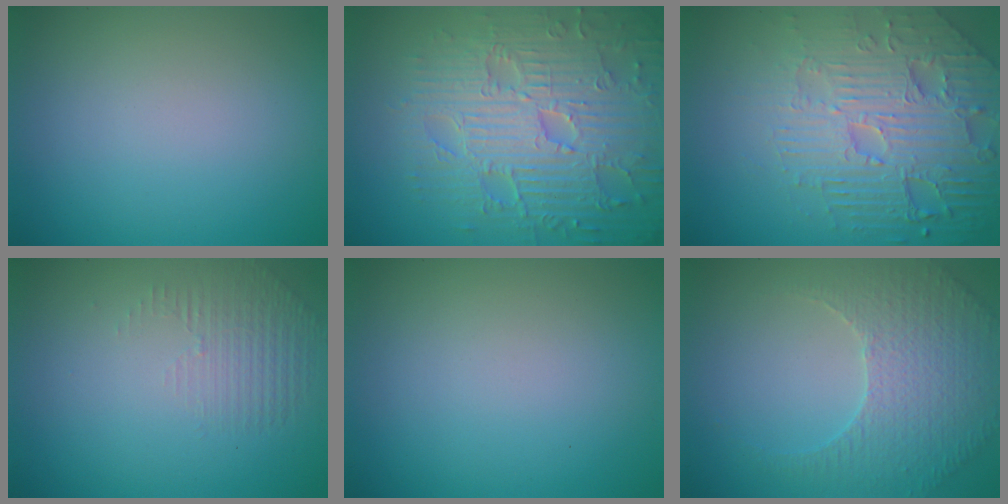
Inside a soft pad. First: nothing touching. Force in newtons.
{"total": 9.4, "press": 6.8, "slide": 6.5}
{"total": 7.9, "press": 5.7, "slide": 5.4}
{"total": 1.4, "press": 0.3, "slide": 1.4}
{"total": 0.0}
{"total": 4.1, "press": 3.7, "slide": 1.9}